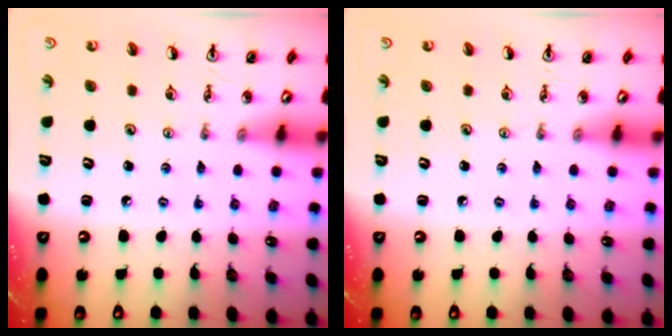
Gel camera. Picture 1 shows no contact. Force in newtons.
{"total": 0.0}